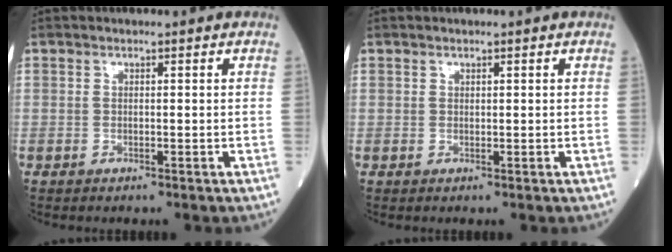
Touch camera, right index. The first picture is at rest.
{"total": 0.0}